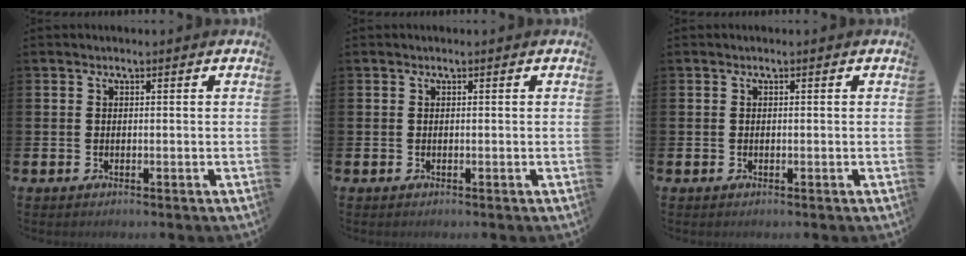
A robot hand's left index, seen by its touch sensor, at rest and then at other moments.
{"total": 0.0}
{"total": 0.0}